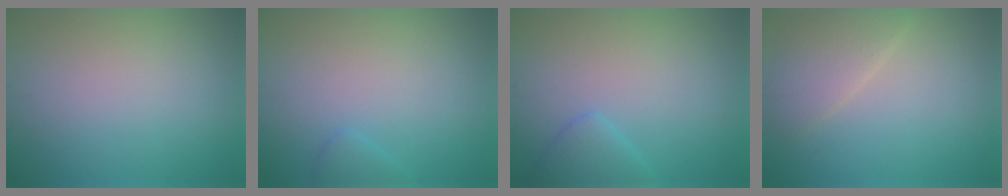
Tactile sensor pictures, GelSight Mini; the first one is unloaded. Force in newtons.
{"total": 1.0, "press": 1.0, "slide": 0.1}
{"total": 1.6, "press": 1.6, "slide": 0.0}
{"total": 2.9, "press": 2.9, "slide": 0.1}